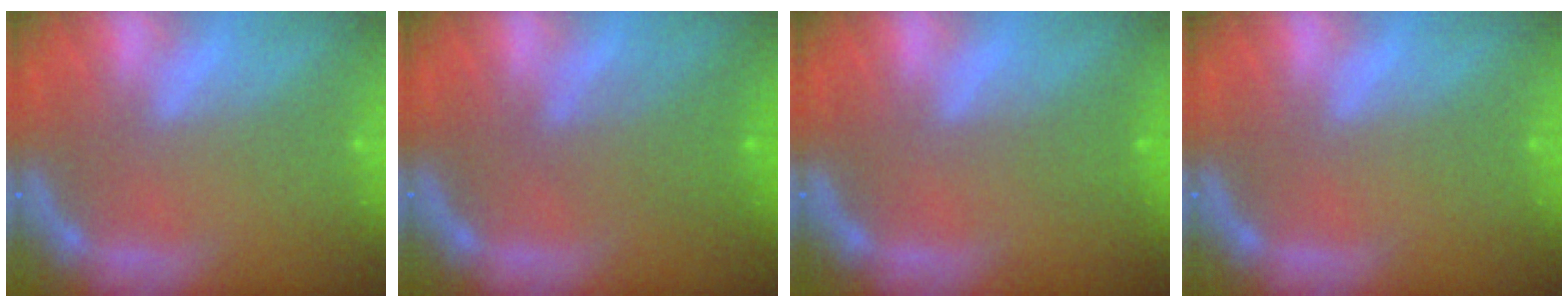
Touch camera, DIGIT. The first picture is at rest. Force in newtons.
{"total": 3.6}
{"total": 1.5}
{"total": 0.0}